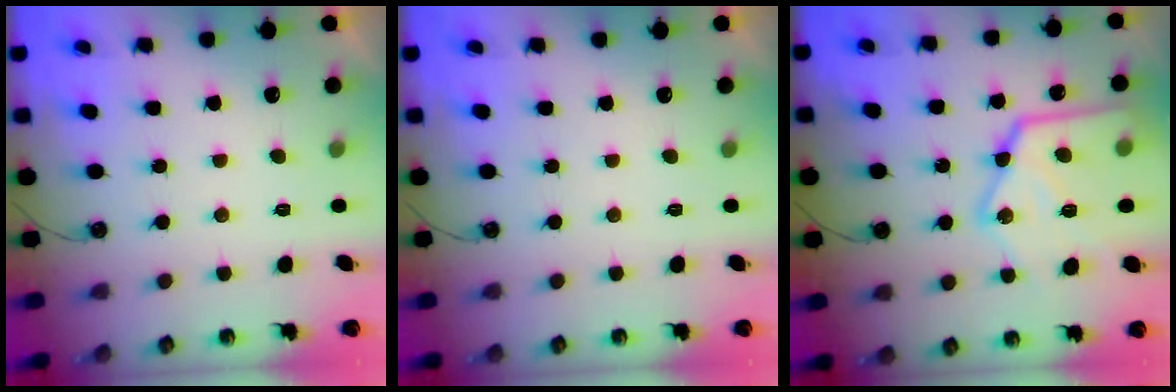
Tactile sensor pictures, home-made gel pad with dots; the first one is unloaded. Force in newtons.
{"total": 0.0}
{"total": 22.4, "press": 22.3, "slide": 1.9}